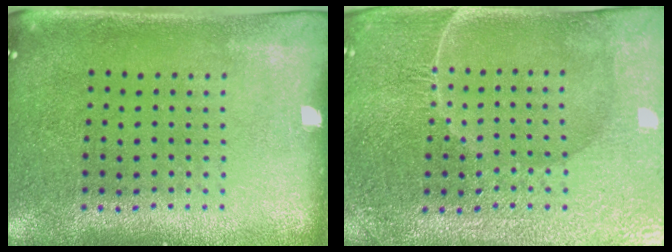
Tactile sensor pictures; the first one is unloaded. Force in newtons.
{"total": 4.3, "press": 4.1, "slide": 1.2}